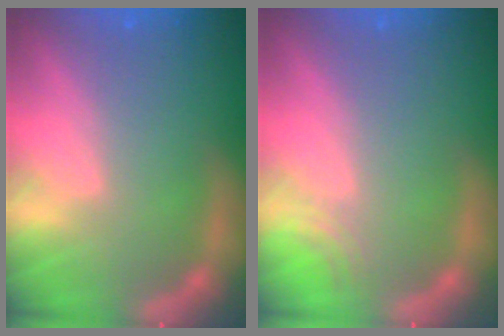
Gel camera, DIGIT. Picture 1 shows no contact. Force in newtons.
{"total": 1.5}